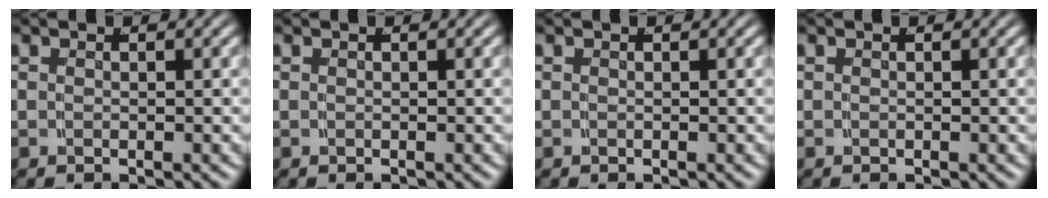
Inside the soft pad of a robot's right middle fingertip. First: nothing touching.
{"total": 0.0}
{"total": 0.0}
{"total": 0.0}